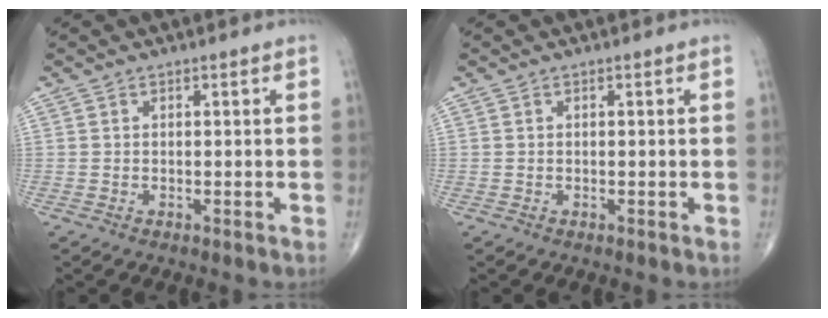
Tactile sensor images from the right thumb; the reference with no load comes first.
{"total": 0.0}